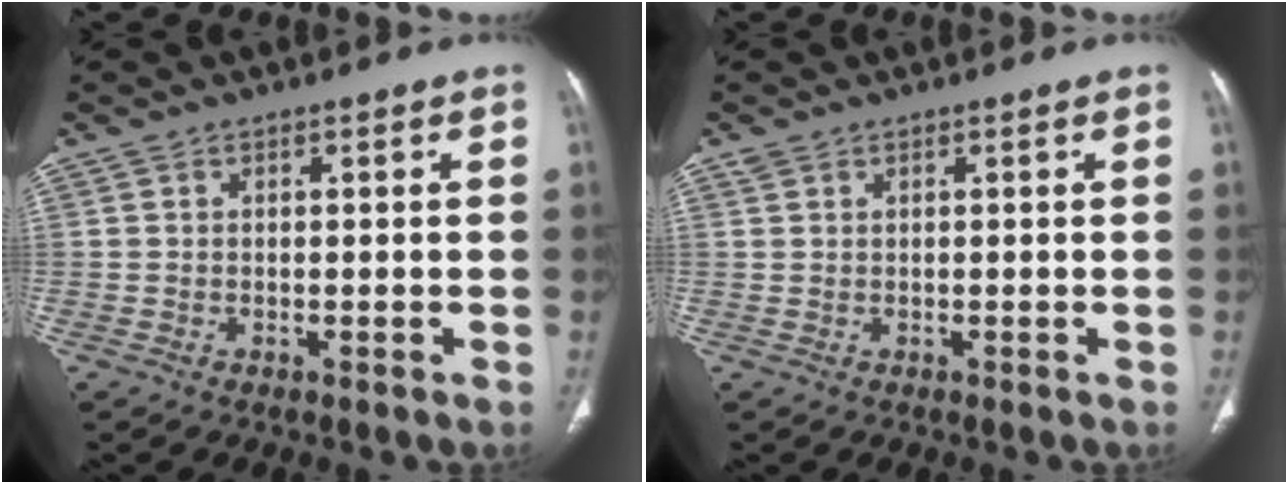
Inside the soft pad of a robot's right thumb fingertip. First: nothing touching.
{"total": 0.7, "force": [0.5, 0.4, 0.2], "torque": [-0.004, 0.003, 0.008]}